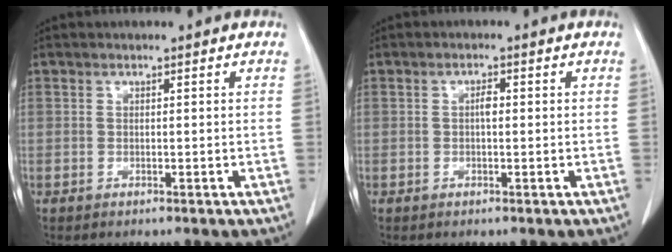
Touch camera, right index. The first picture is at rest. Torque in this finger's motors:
{"motor_torque": [0.19, 0.10, 0.04, 0.03]}